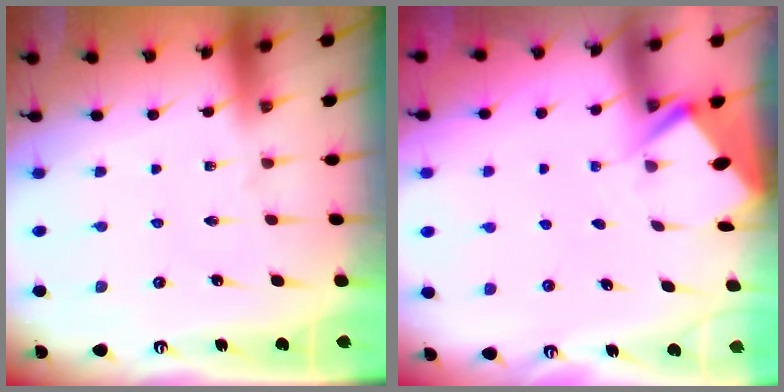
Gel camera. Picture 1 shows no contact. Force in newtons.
{"total": 3.0, "press": 2.9, "slide": 0.4}